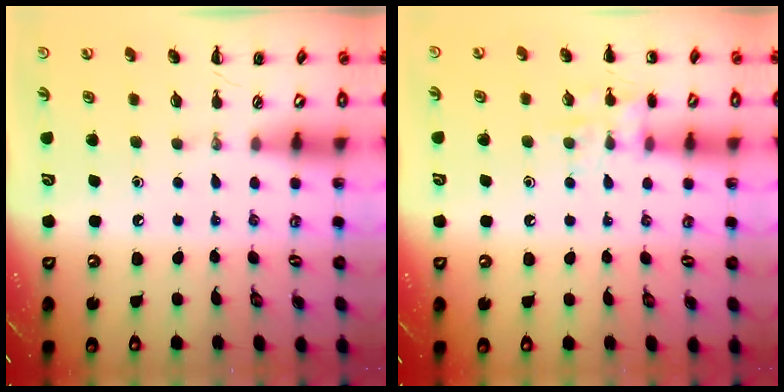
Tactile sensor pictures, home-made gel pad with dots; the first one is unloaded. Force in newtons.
{"total": 9.4, "press": 9.4, "slide": 0.6}